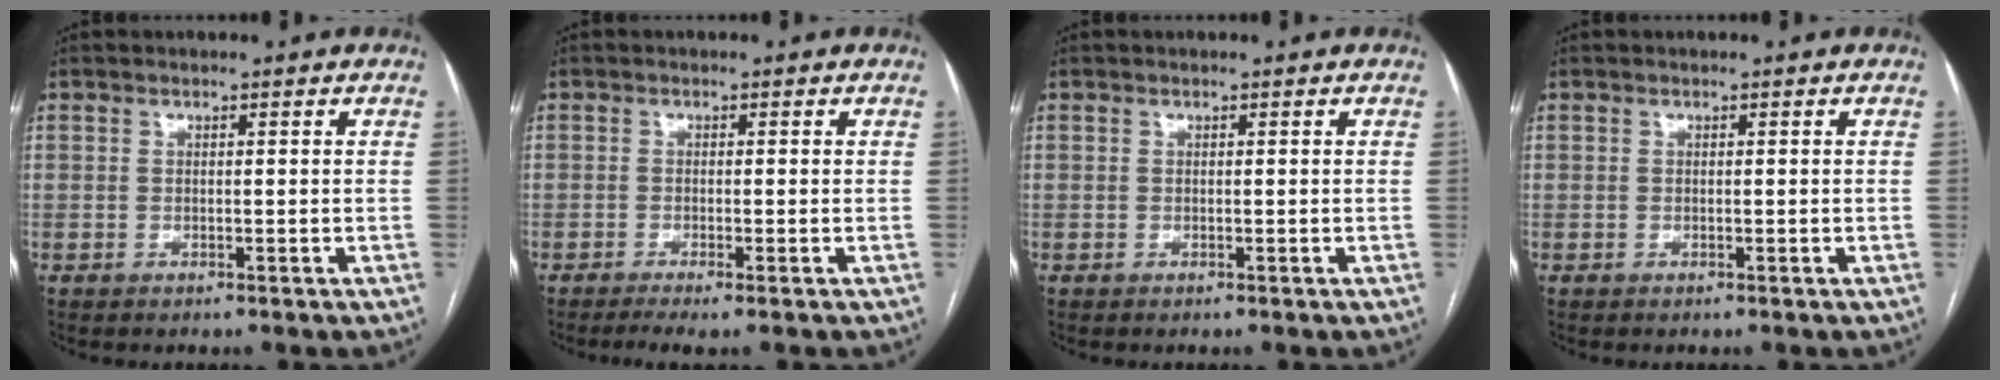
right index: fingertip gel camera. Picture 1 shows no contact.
{"total": 2.8, "force": [-1.9, 0.0, 2.1], "torque": [-0.037, -0.007, -0.034]}
{"total": 0.0}
{"total": 0.0}